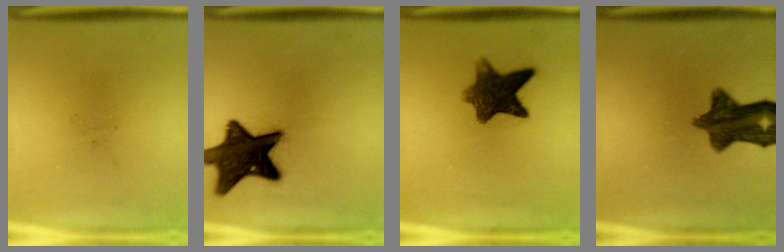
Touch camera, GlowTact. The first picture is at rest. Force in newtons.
{"total": 17.0}
{"total": 8.7}
{"total": 10.3}